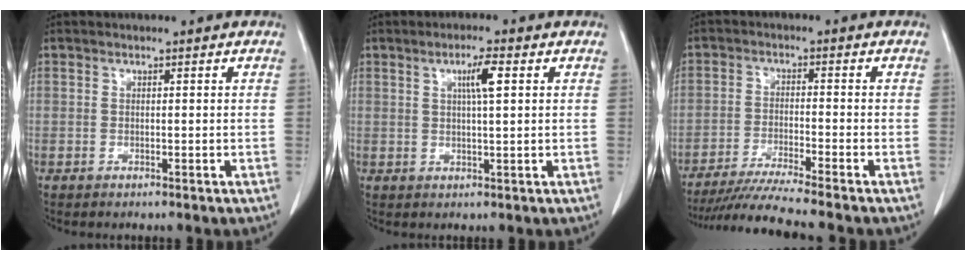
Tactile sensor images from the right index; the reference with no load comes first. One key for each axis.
{"total": 4.0, "fx": 1.3, "fy": 0.1, "fz": 3.7, "tx": -0.063, "ty": 0.001, "tz": 0.021}
{"total": 8.9, "fx": -7.8, "fy": -2.3, "fz": 3.5, "tx": -0.052, "ty": -0.028, "tz": -0.138}